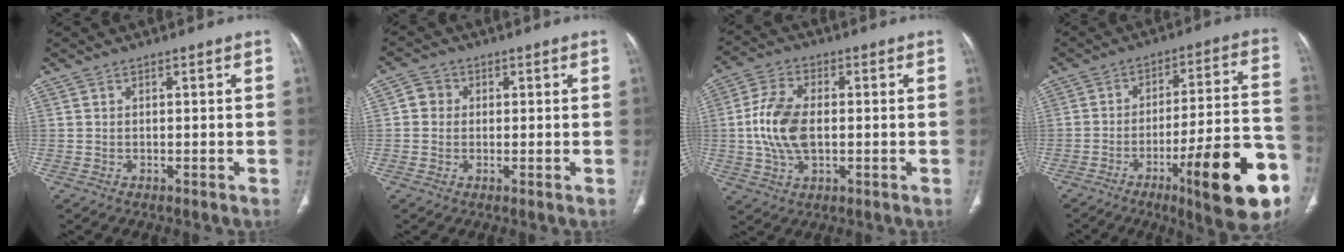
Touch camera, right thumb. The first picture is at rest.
{"total": 3.0, "force": [0.3, 2.8, 0.9], "torque": [0.003, 0.006, 0.000]}
{"total": 10.7, "force": [-0.3, 6.2, 8.8], "torque": [-0.184, 0.008, -0.005]}
{"total": 21.5, "force": [-10.0, 4.3, 18.5], "torque": [-0.220, 0.053, -0.141]}